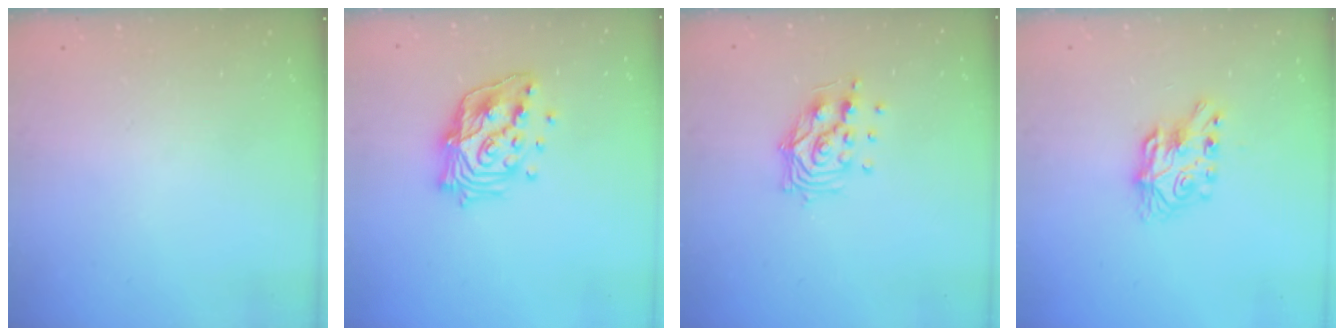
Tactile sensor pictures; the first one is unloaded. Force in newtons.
{"total": 17.5, "press": 17.2, "slide": 2.8}
{"total": 10.8, "press": 10.7, "slide": 1.1}
{"total": 7.7, "press": 7.7, "slide": 0.7}